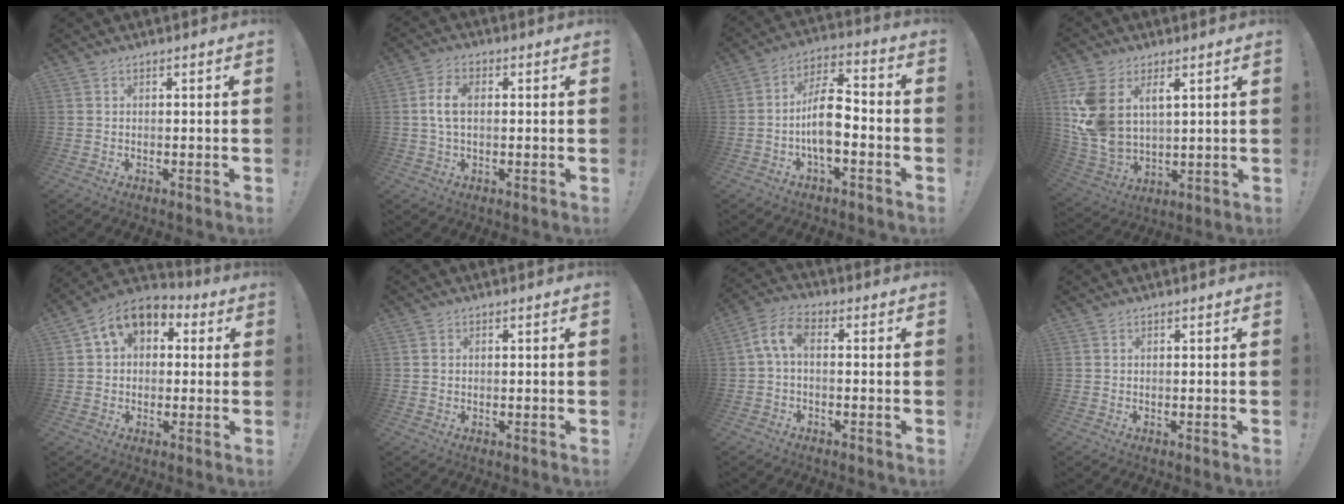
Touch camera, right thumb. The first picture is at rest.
{"total": 6.3, "force": [0.8, 3.6, 5.1], "torque": [-0.099, 0.004, 0.013]}
{"total": 12.1, "force": [-3.3, 5.7, 10.1], "torque": [-0.183, 0.020, -0.062]}
{"total": 13.1, "force": [5.6, 8.5, 8.3], "torque": [-0.190, -0.030, 0.107]}
{"total": 9.9, "force": [4.3, 7.0, 5.5], "torque": [-0.089, -0.009, 0.085]}
{"total": 1.0, "force": [0.2, 1.0, 0.2], "torque": [-0.006, 0.005, 0.004]}
{"total": 7.0, "force": [0.6, 3.4, 6.0], "torque": [-0.133, 0.003, 0.011]}
{"total": 0.0}